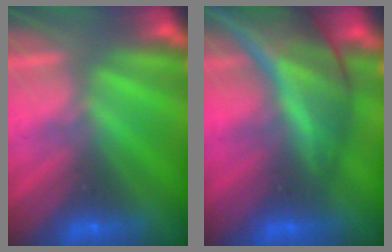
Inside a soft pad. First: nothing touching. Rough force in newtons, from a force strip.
{"total": 7.8}